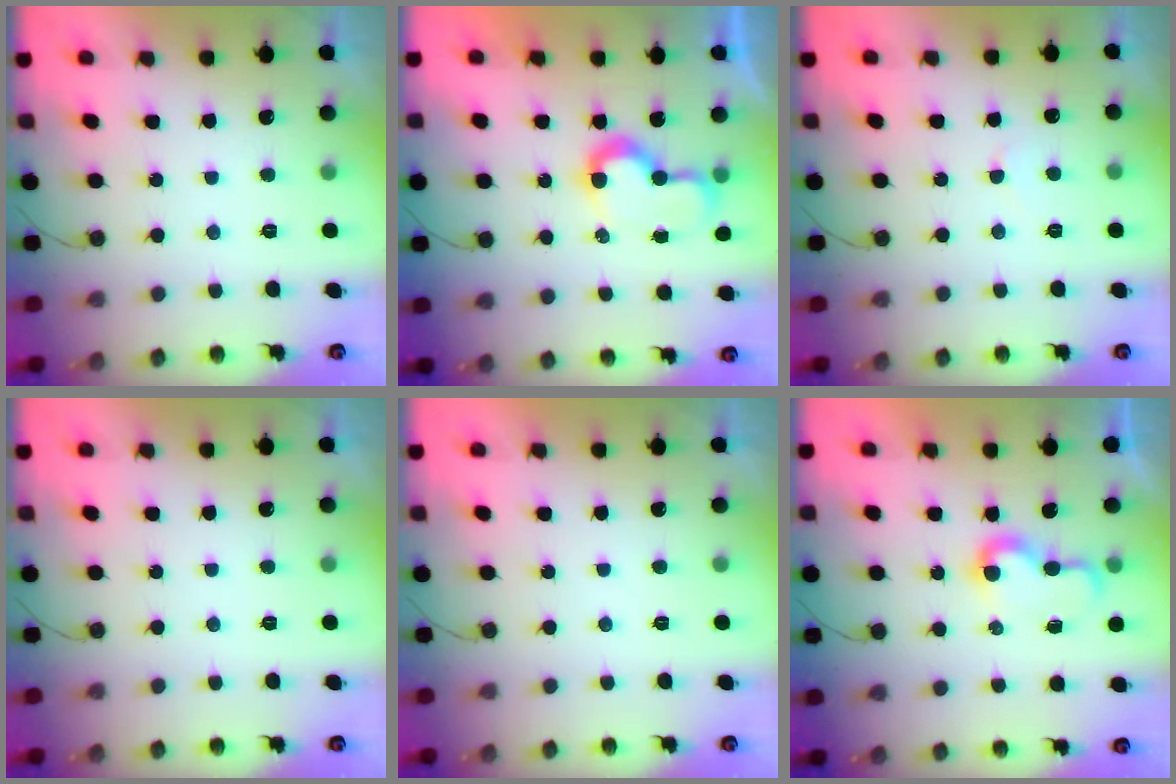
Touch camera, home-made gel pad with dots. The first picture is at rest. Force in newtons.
{"total": 7.6, "press": 7.6, "slide": 0.2}
{"total": 2.4, "press": 2.4, "slide": 0.2}
{"total": 0.0}
{"total": 1.8, "press": 1.8, "slide": 0.0}
{"total": 6.4, "press": 6.4, "slide": 0.8}